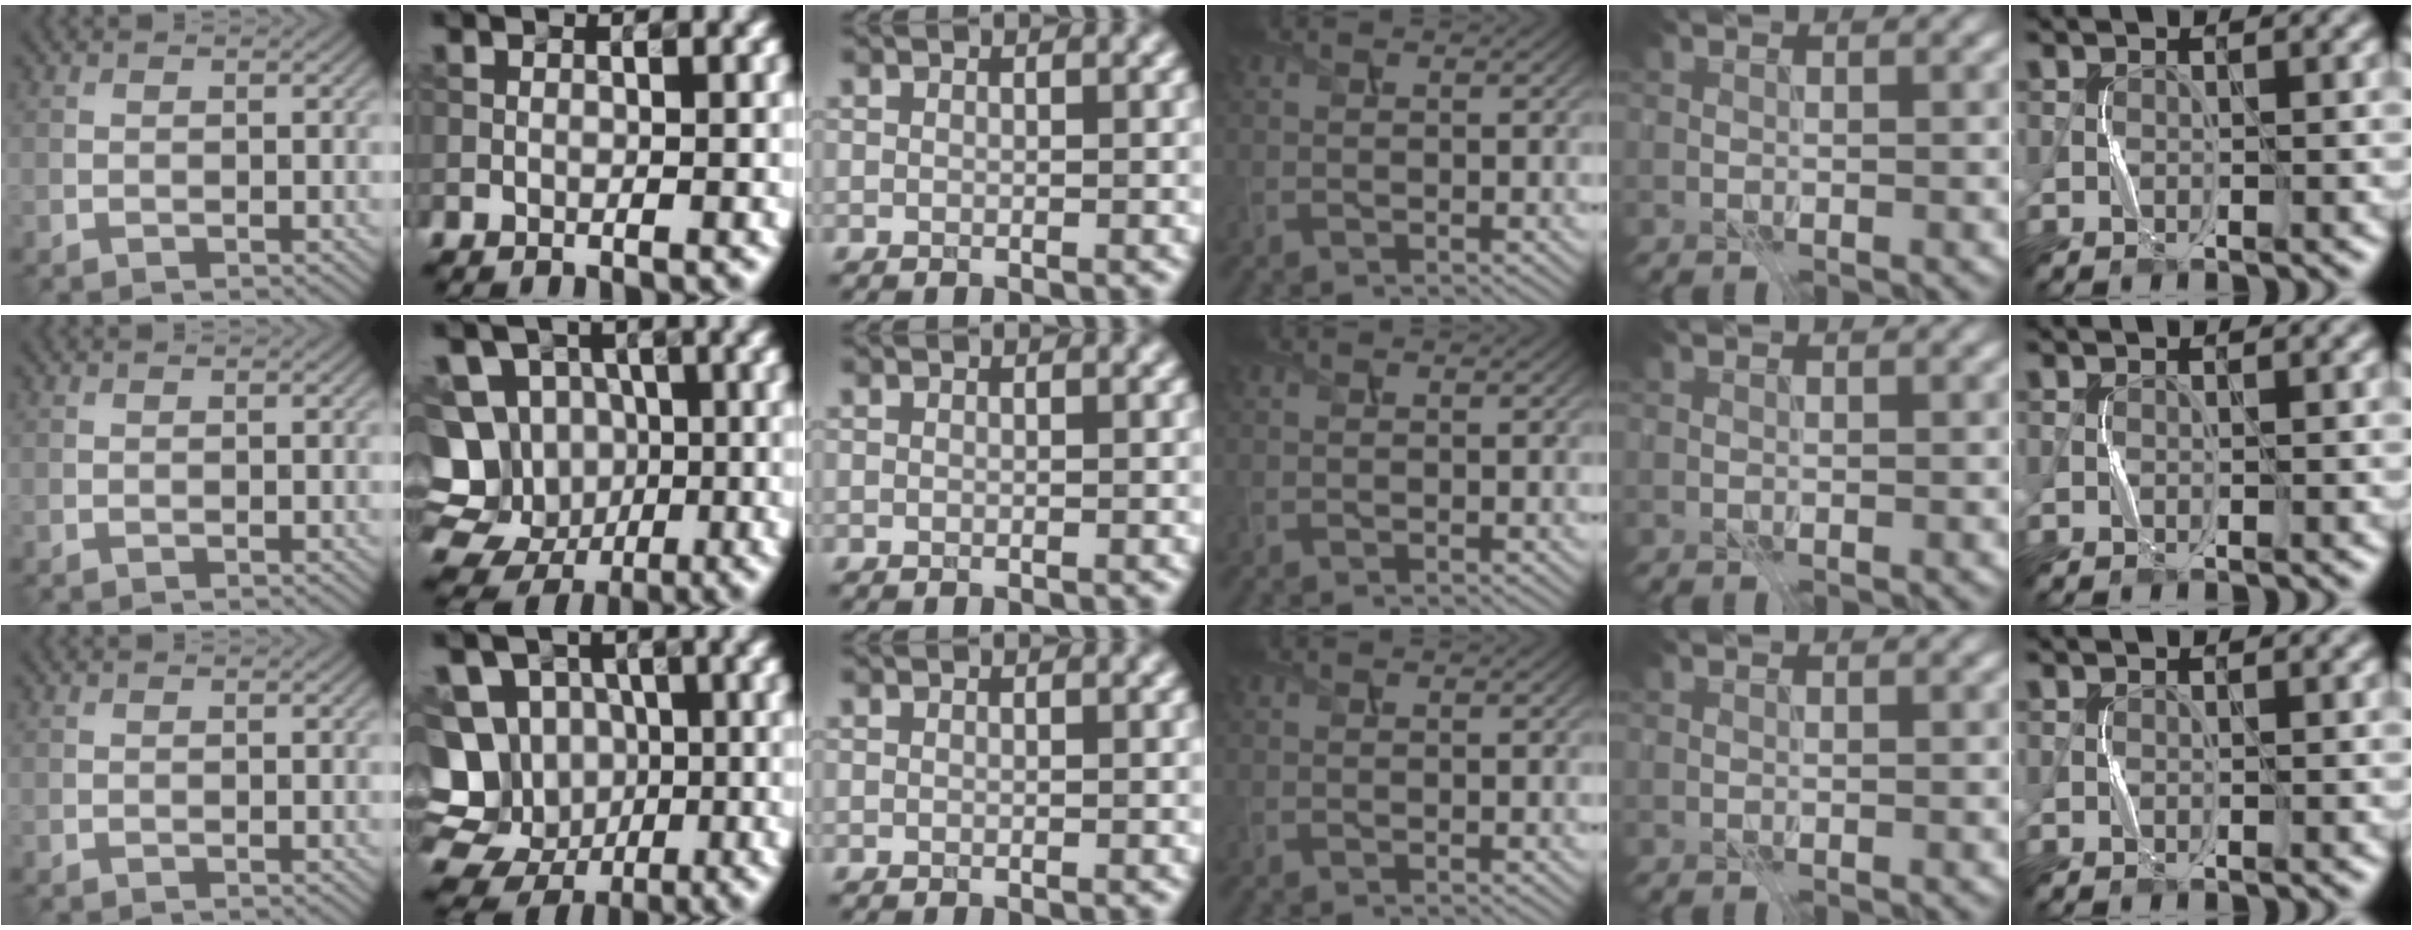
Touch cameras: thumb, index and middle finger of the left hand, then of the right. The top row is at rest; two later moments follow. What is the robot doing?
{"motion": "press", "object": "toy piano key"}